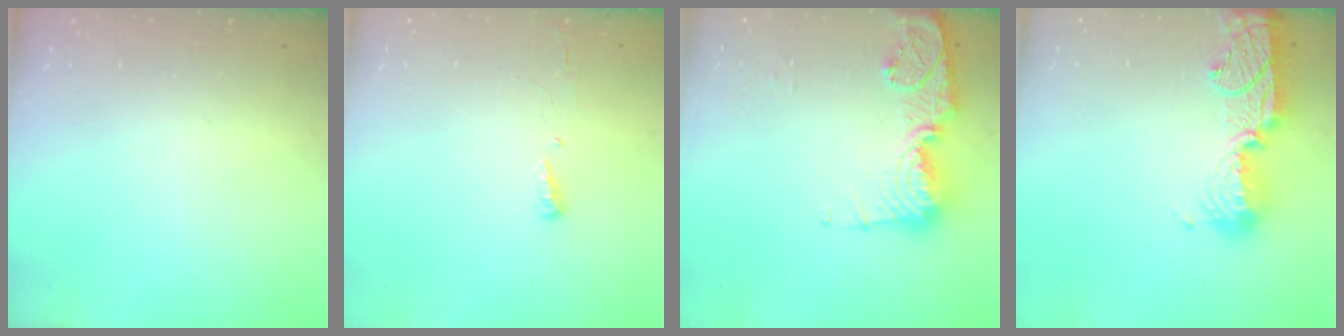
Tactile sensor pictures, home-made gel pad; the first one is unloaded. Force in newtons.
{"total": 2.9, "press": 2.9, "slide": 0.4}
{"total": 14.0, "press": 13.9, "slide": 1.5}
{"total": 15.3, "press": 14.8, "slide": 4.0}